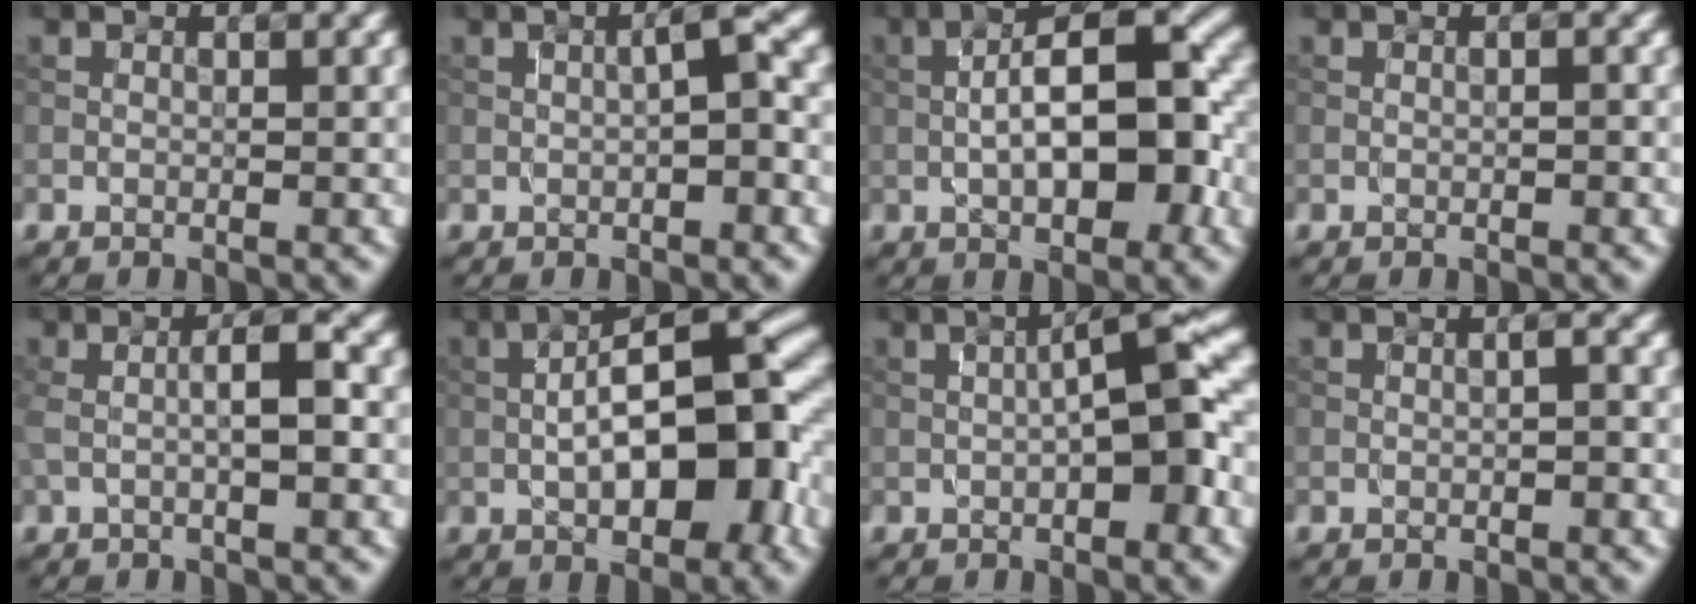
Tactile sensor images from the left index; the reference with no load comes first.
{"total": 2.7, "force": [0.1, 0.4, 2.6], "torque": [-0.043, 0.008, 0.000]}
{"total": 10.0, "force": [-0.5, 3.5, 9.4], "torque": [-0.136, 0.020, -0.013]}
{"total": 1.0, "force": [0.1, 0.3, 0.9], "torque": [-0.010, -0.002, -0.004]}
{"total": 3.7, "force": [0.2, 0.7, 3.6], "torque": [-0.060, 0.008, 0.002]}
{"total": 12.2, "force": [-0.9, 4.5, 11.3], "torque": [-0.165, 0.020, -0.020]}
{"total": 6.5, "force": [-0.1, 1.5, 6.3], "torque": [-0.094, 0.011, -0.004]}
{"total": 1.3, "force": [0.1, 0.3, 1.3], "torque": [-0.010, -0.004, 0.002]}